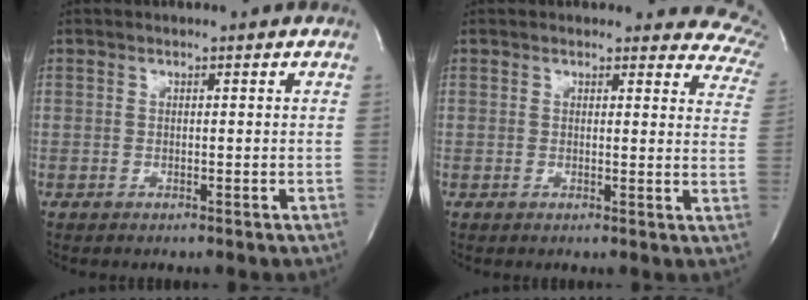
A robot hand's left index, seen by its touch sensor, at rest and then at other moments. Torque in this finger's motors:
{"motor_torque": [0.32, -0.33, -0.02, -0.02]}